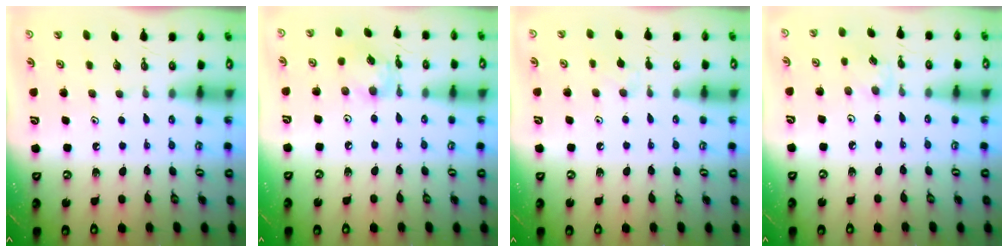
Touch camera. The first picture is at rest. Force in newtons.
{"total": 10.9, "press": 10.9, "slide": 1.0}
{"total": 3.8, "press": 3.7, "slide": 0.8}
{"total": 2.5, "press": 2.5, "slide": 0.5}